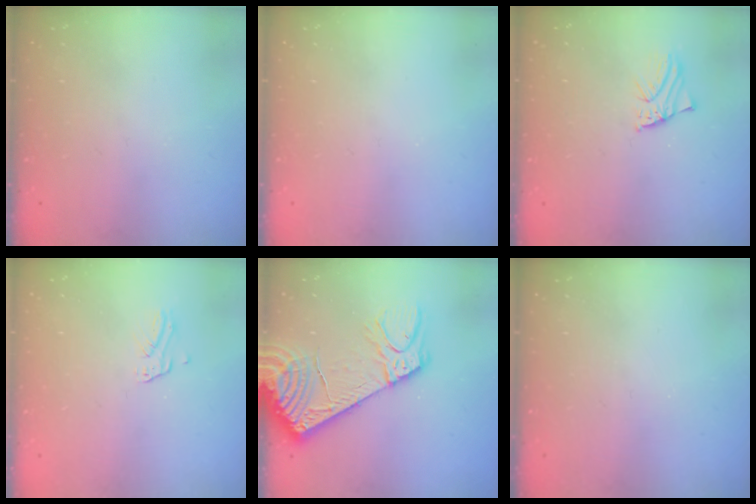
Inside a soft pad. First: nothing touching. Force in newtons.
{"total": 0.0}
{"total": 1.2, "press": 1.2, "slide": 0.0}
{"total": 2.0, "press": 2.0, "slide": 0.1}
{"total": 16.8, "press": 16.5, "slide": 3.2}
{"total": 0.0}